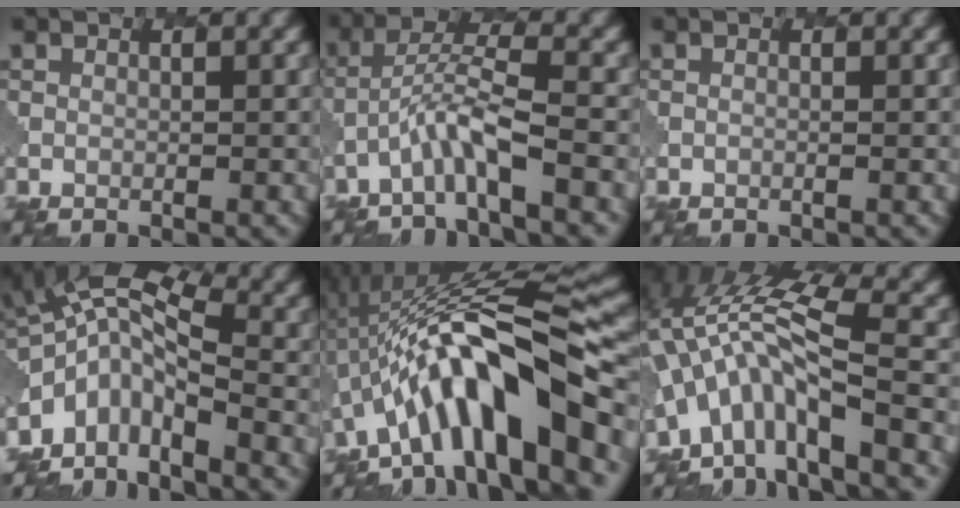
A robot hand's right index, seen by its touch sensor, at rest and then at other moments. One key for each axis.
{"total": 3.9, "fx": -2.2, "fy": 0.4, "fz": 3.2, "tx": -0.063, "ty": 0.014, "tz": -0.046}
{"total": 0.0}
{"total": 5.9, "fx": -3.1, "fy": 2.8, "fz": 4.2, "tx": -0.075, "ty": 0.007, "tz": -0.075}
{"total": 12.1, "fx": -3.7, "fy": 3.5, "fz": 11.0, "tx": -0.164, "ty": 0.027, "tz": -0.061}
{"total": 9.1, "fx": -3.3, "fy": 3.0, "fz": 7.9, "tx": -0.143, "ty": 0.015, "tz": -0.065}